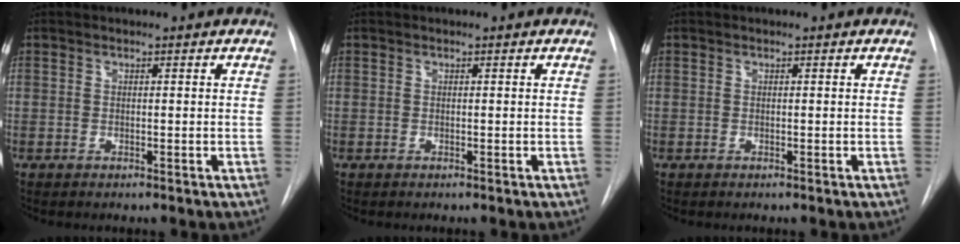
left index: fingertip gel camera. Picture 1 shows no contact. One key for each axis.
{"total": 0.0}
{"total": 0.0}